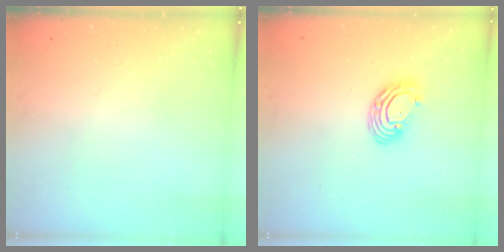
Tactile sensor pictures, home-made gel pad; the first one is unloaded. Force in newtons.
{"total": 7.2, "press": 7.1, "slide": 1.6}